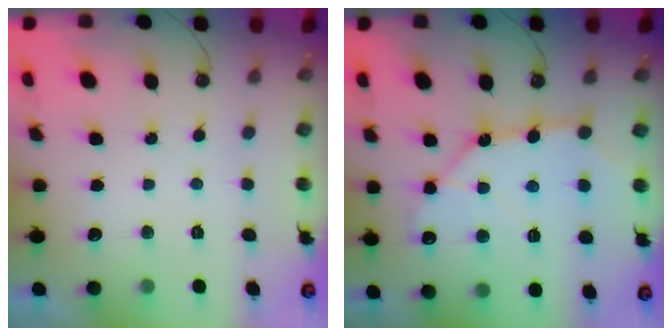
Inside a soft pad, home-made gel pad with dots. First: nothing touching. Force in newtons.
{"total": 12.3, "press": 12.2, "slide": 1.3}